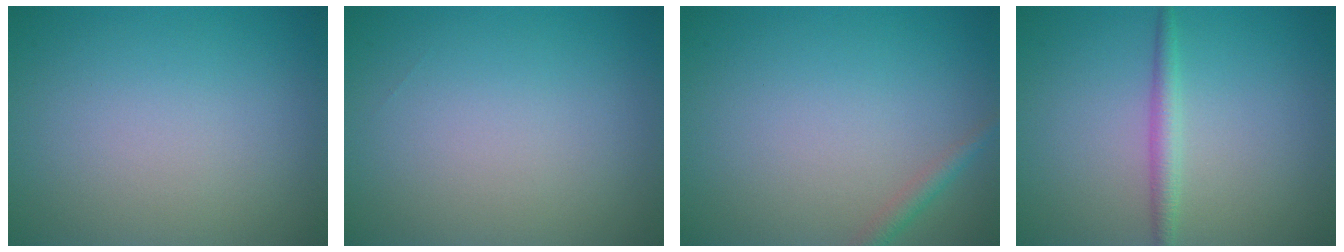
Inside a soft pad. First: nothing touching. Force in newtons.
{"total": 0.0}
{"total": 1.3, "press": 1.3, "slide": 0.0}
{"total": 1.8, "press": 1.8, "slide": 0.0}